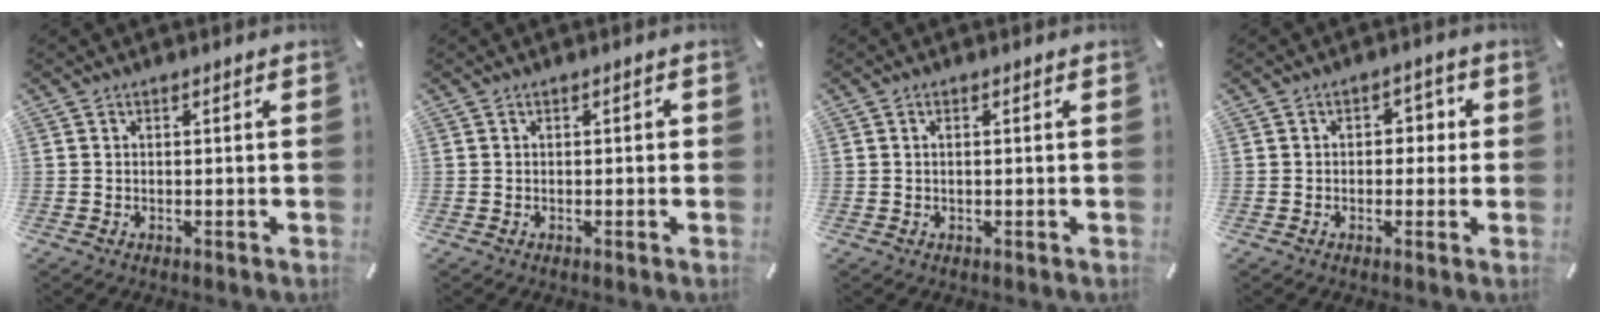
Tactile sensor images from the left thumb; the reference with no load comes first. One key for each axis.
{"total": 0.8, "fx": -0.2, "fy": 0.6, "fz": 0.6, "tx": -0.010, "ty": 0.003, "tz": -0.004}
{"total": 0.8, "fx": 0.1, "fy": 0.2, "fz": 0.7, "tx": -0.015, "ty": 0.000, "tz": 0.002}
{"total": 3.9, "fx": -0.2, "fy": 2.9, "fz": 2.5, "tx": -0.018, "ty": 0.001, "tz": -0.018}